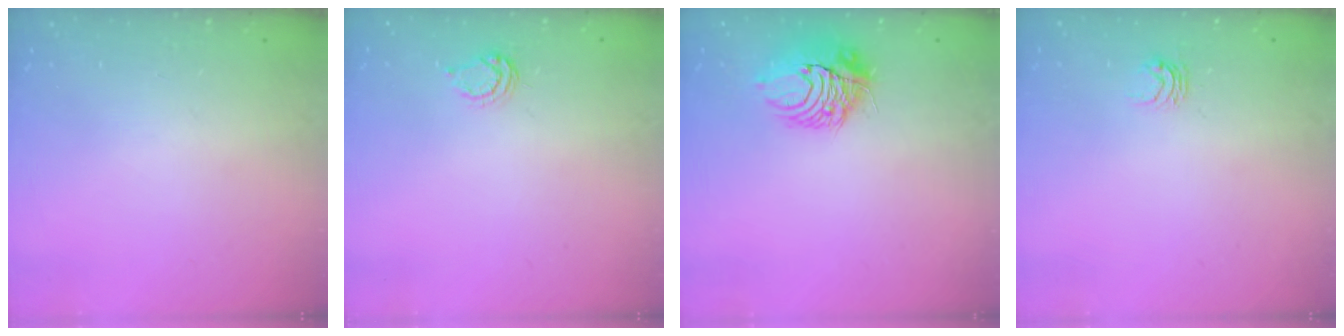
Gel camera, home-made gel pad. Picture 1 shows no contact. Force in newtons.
{"total": 4.9, "press": 4.9, "slide": 0.7}
{"total": 10.0, "press": 9.9, "slide": 0.9}
{"total": 3.9, "press": 3.8, "slide": 0.5}